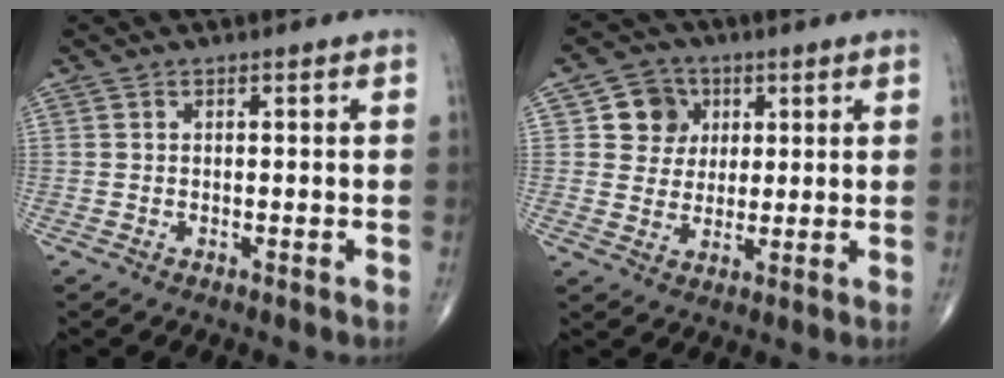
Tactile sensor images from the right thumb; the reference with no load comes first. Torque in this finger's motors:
{"motor_torque": [-0.31, 0.49, 0.33, 0.21, -0.01]}